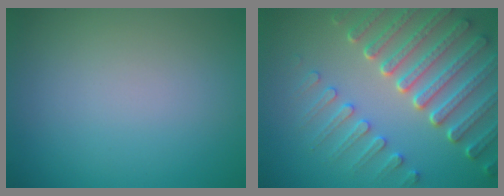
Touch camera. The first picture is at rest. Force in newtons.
{"total": 7.5, "press": 5.8, "slide": 4.7}